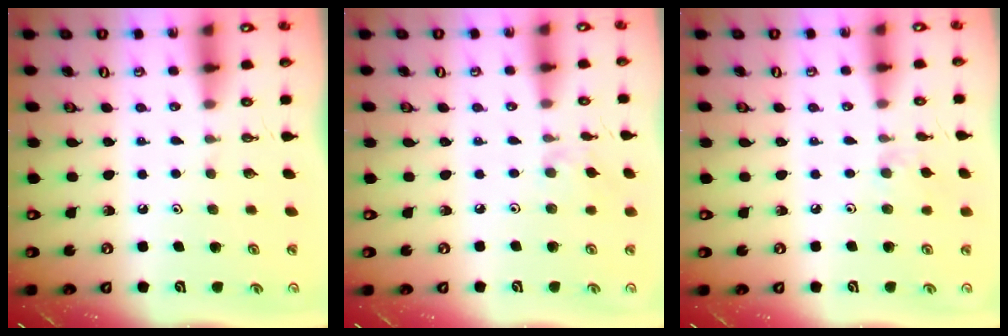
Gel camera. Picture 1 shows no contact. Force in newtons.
{"total": 3.4, "press": 3.3, "slide": 0.5}
{"total": 4.2, "press": 4.1, "slide": 0.7}